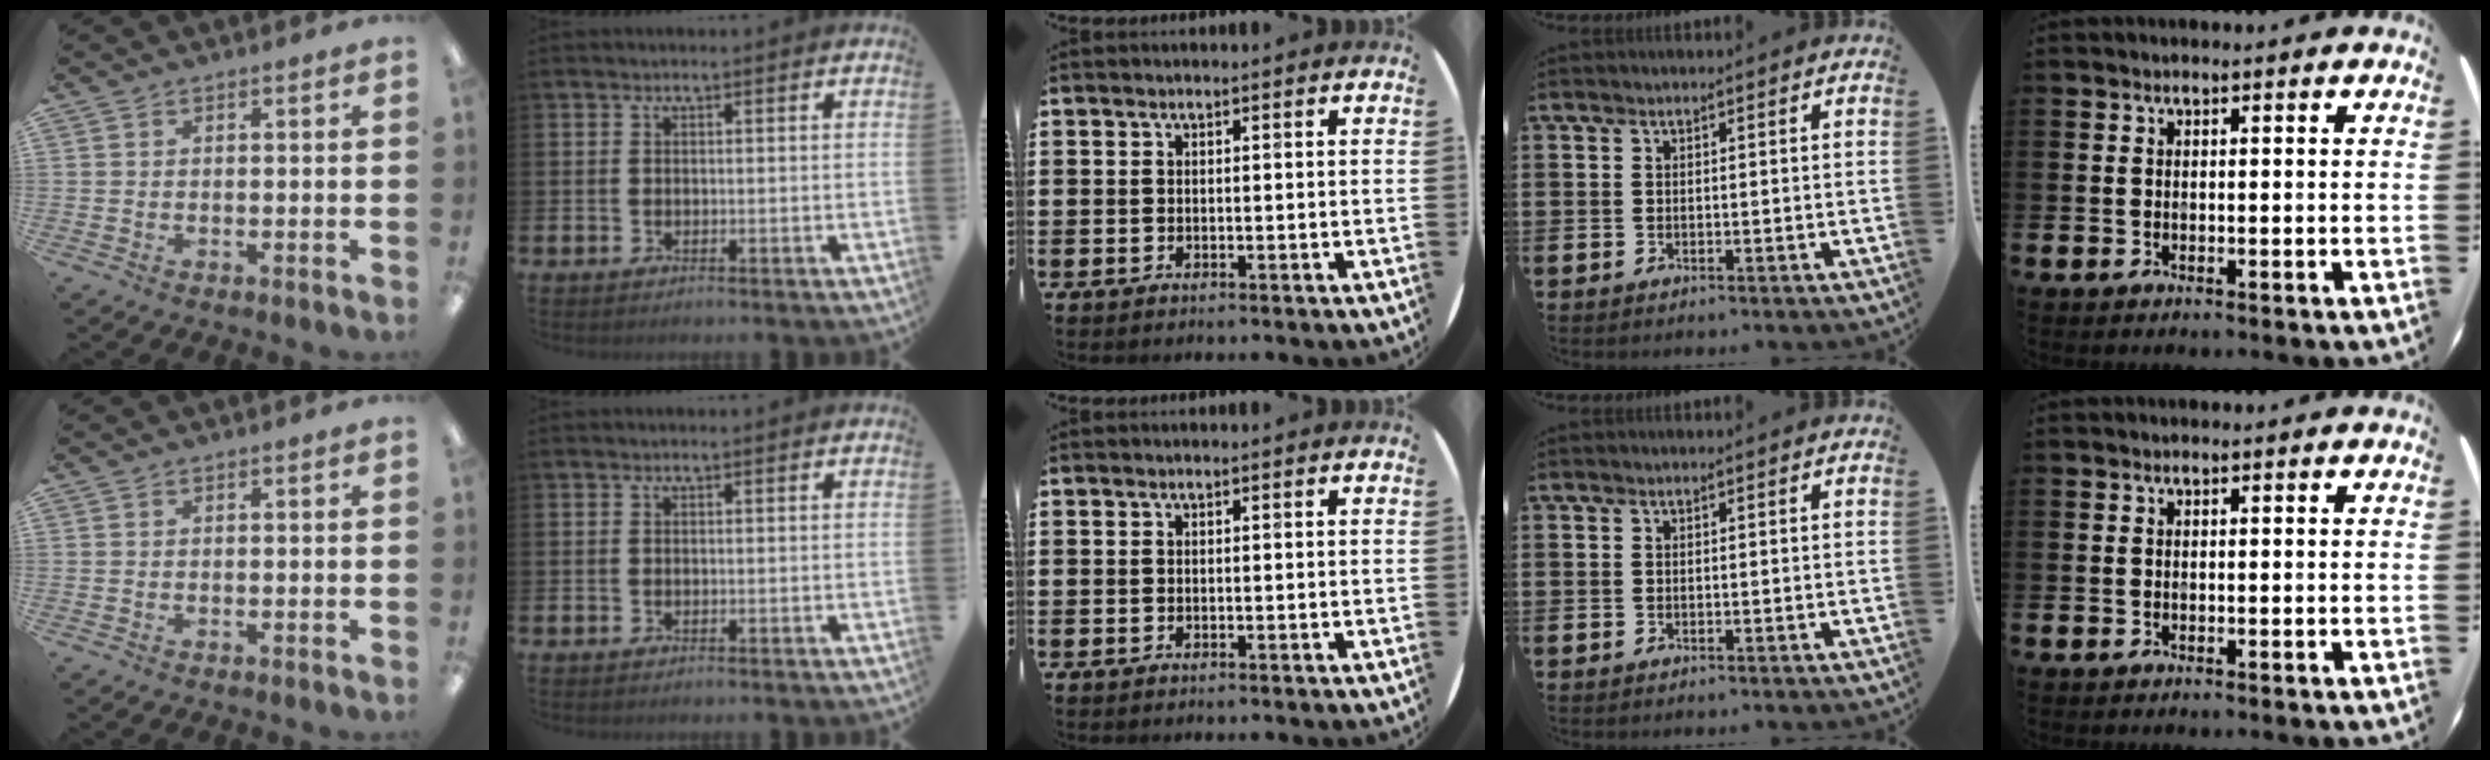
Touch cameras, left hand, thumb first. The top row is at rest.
{}